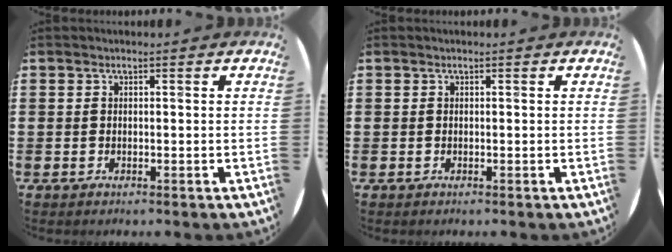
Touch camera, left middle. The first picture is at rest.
{"total": 0.0}